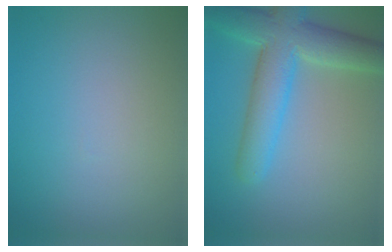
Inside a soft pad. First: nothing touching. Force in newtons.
{"total": 7.3, "press": 7.2, "slide": 0.4}